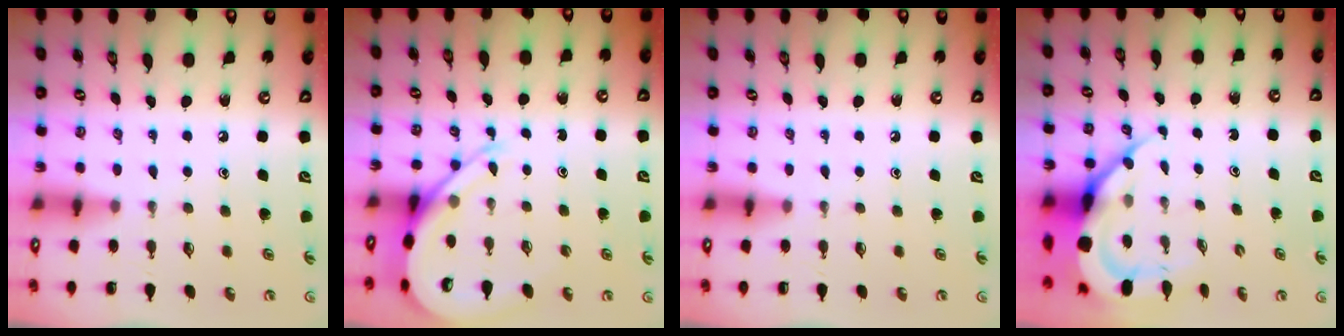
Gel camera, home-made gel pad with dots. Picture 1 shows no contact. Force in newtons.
{"total": 9.9, "press": 9.8, "slide": 1.0}
{"total": 0.0}
{"total": 9.7, "press": 9.6, "slide": 1.2}